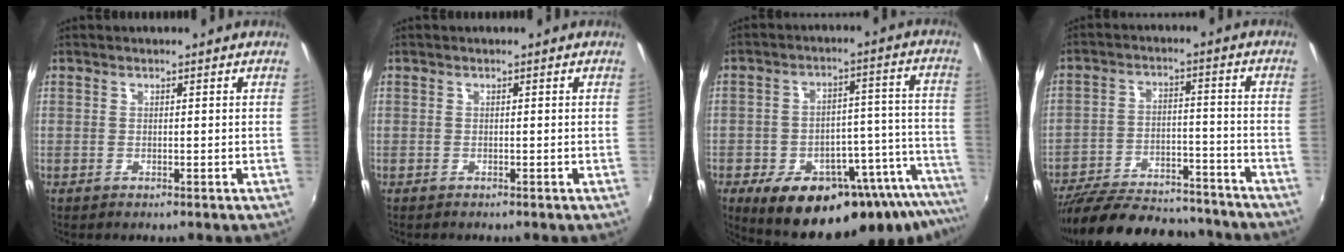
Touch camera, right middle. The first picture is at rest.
{"total": 0.0}
{"total": 25.3, "force": [-18.3, 9.7, 14.5], "torque": [-0.201, -0.005, -0.237]}
{"total": 23.6, "force": [-20.2, 7.3, 9.7], "torque": [-0.196, -0.011, -0.285]}